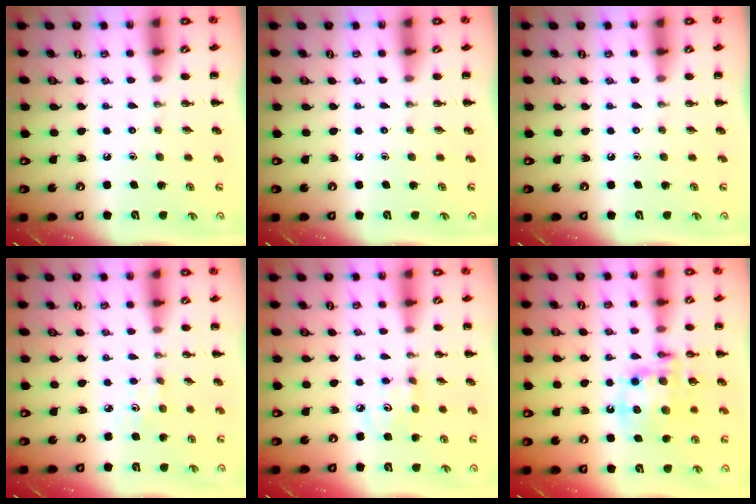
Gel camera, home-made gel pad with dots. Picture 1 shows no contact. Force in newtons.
{"total": 0.0}
{"total": 0.0}
{"total": 1.8, "press": 1.7, "slide": 0.6}
{"total": 3.4, "press": 3.3, "slide": 1.0}
{"total": 13.7, "press": 13.3, "slide": 3.3}